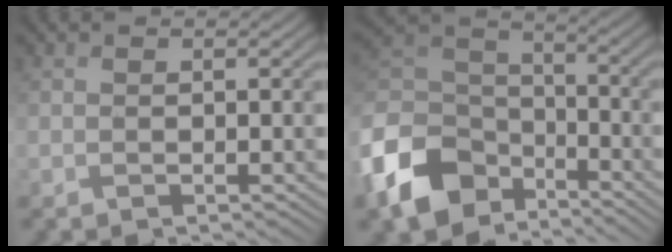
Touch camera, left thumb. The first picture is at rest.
{"total": 13.6, "force": [-7.6, 9.1, 6.7], "torque": [-0.193, -0.015, -0.161]}